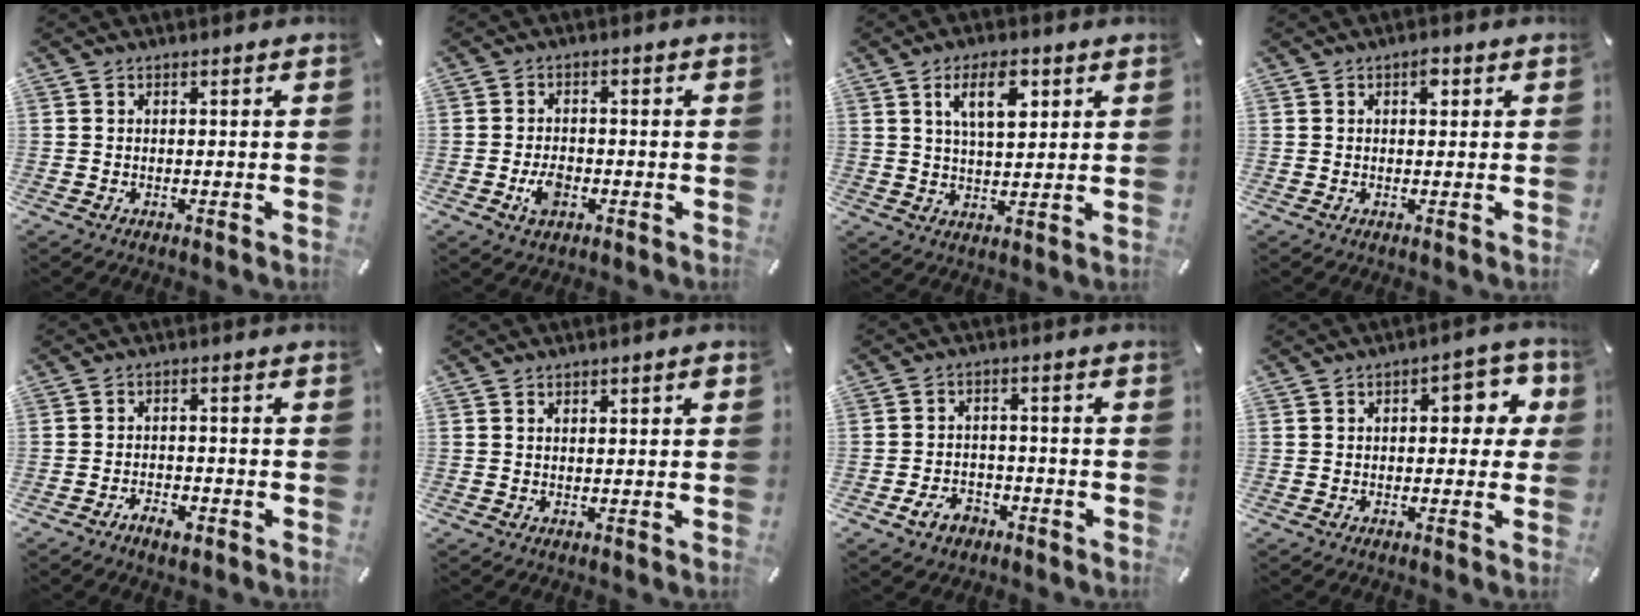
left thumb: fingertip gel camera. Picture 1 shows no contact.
{"total": 4.7, "force": [-1.7, 3.0, 3.2], "torque": [-0.073, 0.003, -0.034]}
{"total": 9.2, "force": [4.1, 4.2, 7.1], "torque": [-0.118, -0.004, 0.067]}
{"total": 2.5, "force": [0.9, 1.4, 1.9], "torque": [-0.023, 0.001, 0.010]}
{"total": 3.8, "force": [-2.5, 1.9, 2.2], "torque": [-0.040, 0.009, -0.047]}
{"total": 1.3, "force": [0.6, 0.5, 1.0], "torque": [-0.019, 0.002, 0.010]}
{"total": 6.2, "force": [-3.2, 4.5, 2.7], "torque": [-0.059, 0.016, -0.059]}
{"total": 7.9, "force": [1.2, 4.5, 6.4], "torque": [-0.074, 0.000, 0.010]}